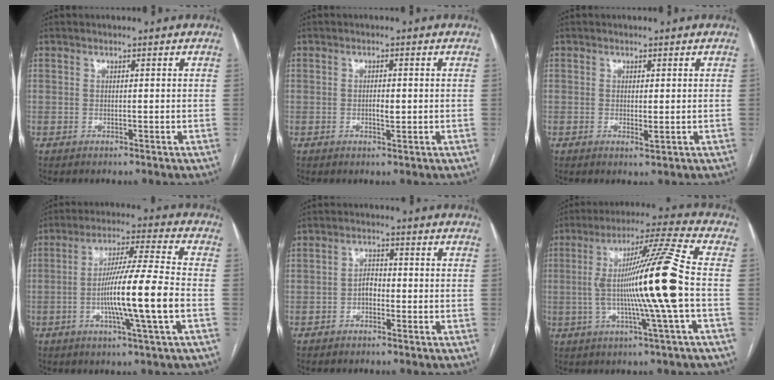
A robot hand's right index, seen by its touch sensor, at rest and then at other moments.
{"total": 1.7, "force": [-0.2, 0.5, 1.6], "torque": [-0.031, 0.001, -0.002]}
{"total": 1.2, "force": [-0.2, 0.3, 1.1], "torque": [-0.016, -0.004, 0.001]}
{"total": 13.0, "force": [-2.9, -1.0, 12.6], "torque": [-0.227, -0.004, -0.058]}
{"total": 2.3, "force": [-0.9, 1.7, 1.3], "torque": [-0.017, 0.009, -0.017]}
{"total": 15.6, "force": [-1.3, -2.1, 15.4], "torque": [-0.268, -0.001, -0.030]}